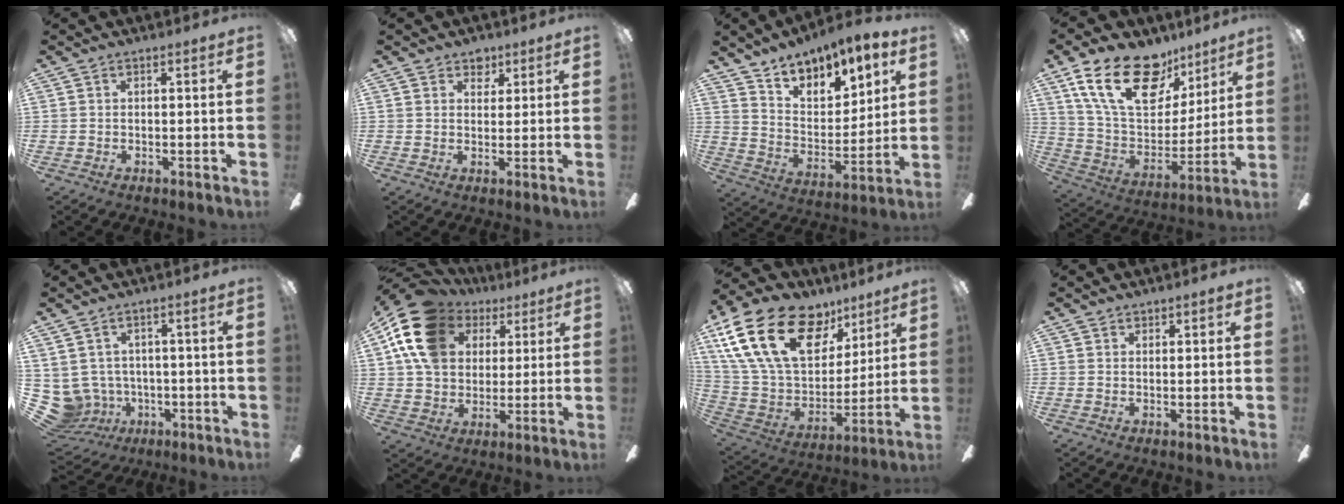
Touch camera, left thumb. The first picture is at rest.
{"total": 3.6, "force": [2.5, 2.6, 0.3], "torque": [0.005, -0.009, 0.041]}
{"total": 9.1, "force": [7.4, 4.8, 2.2], "torque": [-0.044, -0.065, 0.137]}
{"total": 23.7, "force": [13.7, 13.3, 14.0], "torque": [-0.244, -0.068, 0.248]}
{"total": 8.2, "force": [-0.3, 7.7, 2.6], "torque": [-0.119, -0.008, -0.004]}
{"total": 17.8, "force": [7.7, 13.2, 9.0], "torque": [-0.183, -0.027, 0.143]}
{"total": 27.1, "force": [13.0, 16.6, 17.1], "torque": [-0.324, -0.055, 0.243]}
{"total": 1.4, "force": [1.2, 0.7, 0.2], "torque": [-0.004, 0.000, 0.023]}